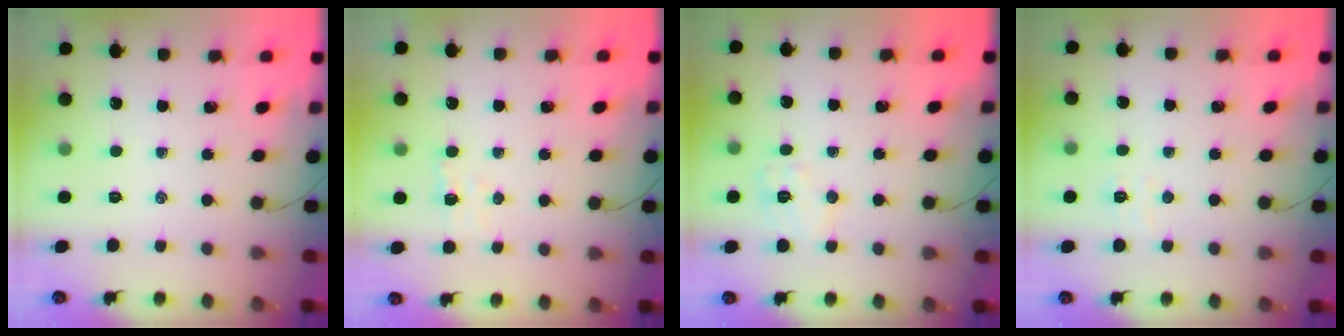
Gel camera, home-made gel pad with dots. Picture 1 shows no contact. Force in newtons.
{"total": 3.6, "press": 3.4, "slide": 1.1}
{"total": 6.9, "press": 6.8, "slide": 1.0}
{"total": 3.1, "press": 2.9, "slide": 1.0}